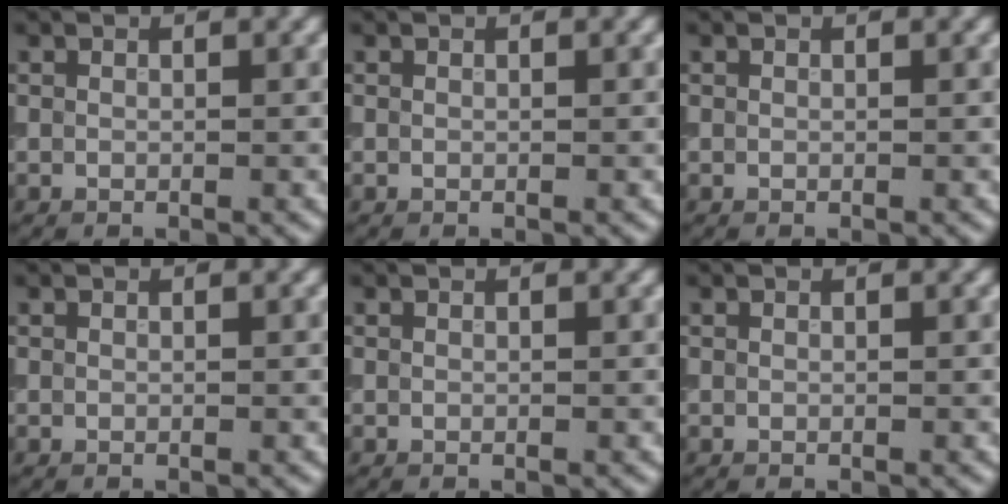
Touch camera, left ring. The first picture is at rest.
{"total": 0.0}
{"total": 0.0}
{"total": 0.0}
{"total": 0.0}
{"total": 0.0}